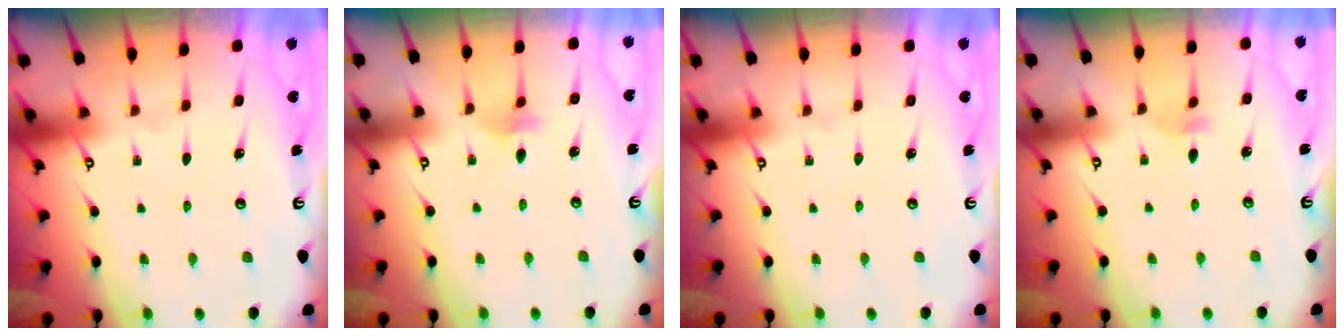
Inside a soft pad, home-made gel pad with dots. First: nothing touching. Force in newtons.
{"total": 3.7, "press": 3.7, "slide": 0.6}
{"total": 0.0}
{"total": 2.2, "press": 2.2, "slide": 0.5}